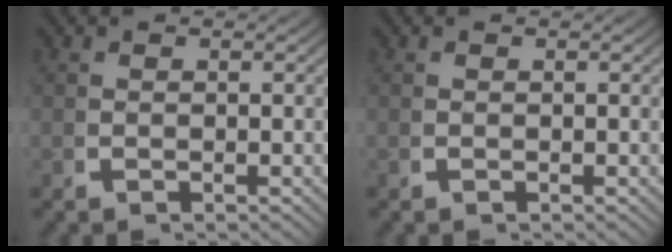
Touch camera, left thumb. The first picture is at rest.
{"total": 0.0}